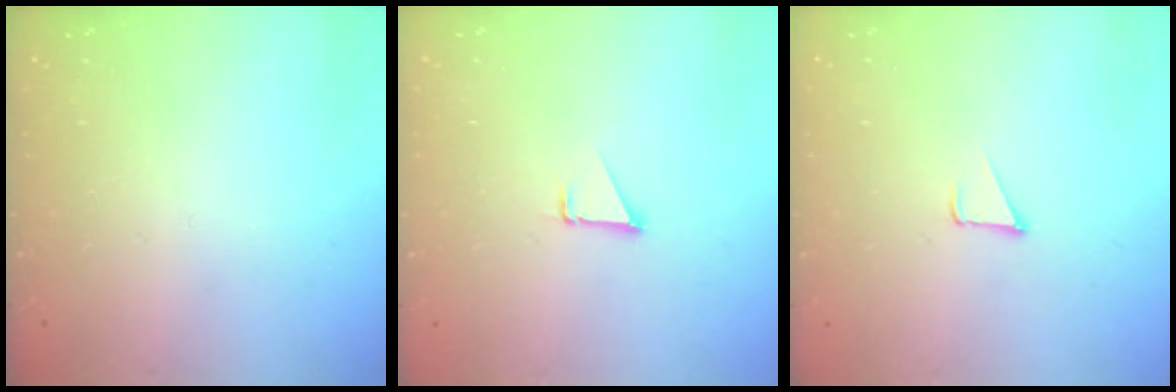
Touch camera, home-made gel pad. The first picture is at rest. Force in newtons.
{"total": 1.3, "press": 1.3, "slide": 0.1}
{"total": 1.7, "press": 1.7, "slide": 0.1}